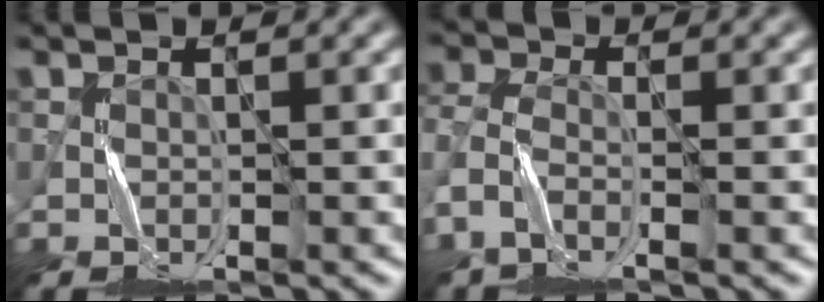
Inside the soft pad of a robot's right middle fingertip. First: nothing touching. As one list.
[{"total": 3.1, "force": [-2.1, 1.3, 1.8], "torque": [-0.053, 0.001, -0.053]}]